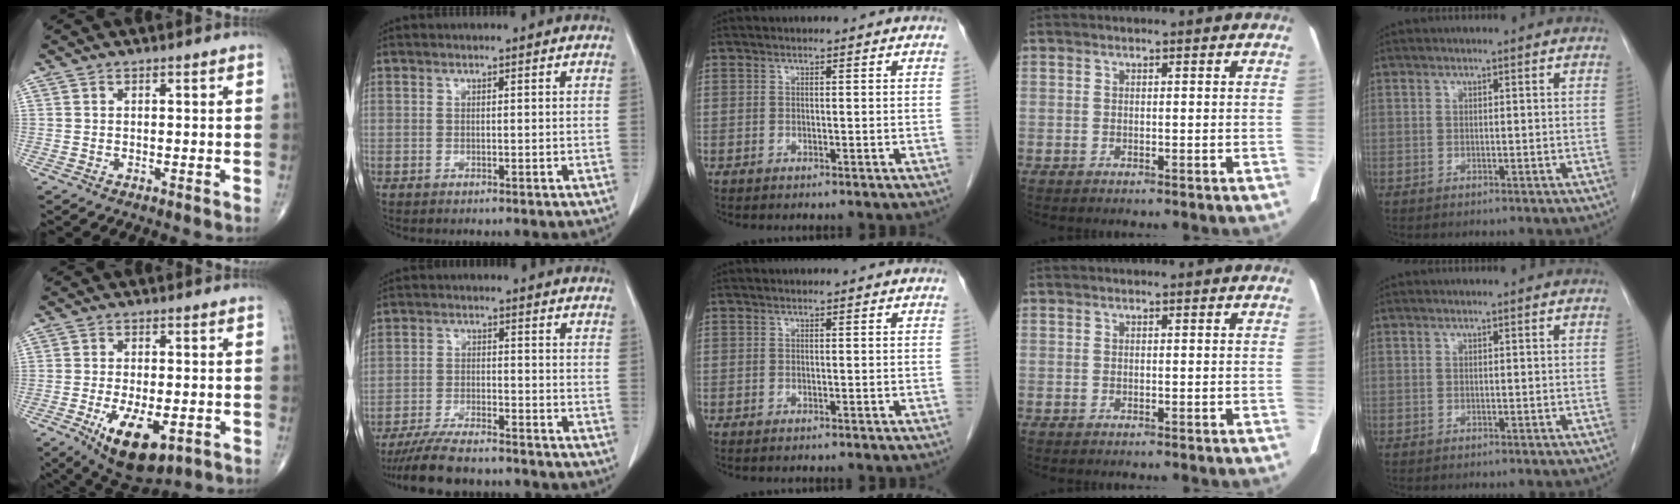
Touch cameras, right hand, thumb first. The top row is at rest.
{"thumb": {"total": 12.1, "force": [-4.7, 5.4, 9.7], "torque": [-0.152, -0.004, -0.063]}, "index": {"total": 10.5, "force": [-9.5, 1.8, 4.2], "torque": [-0.069, -0.012, -0.153]}}